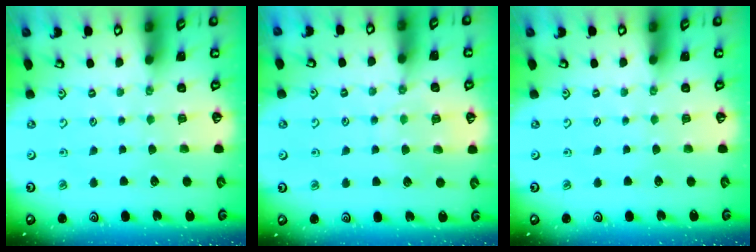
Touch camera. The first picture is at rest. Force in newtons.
{"total": 6.2, "press": 6.2, "slide": 1.0}
{"total": 0.0}